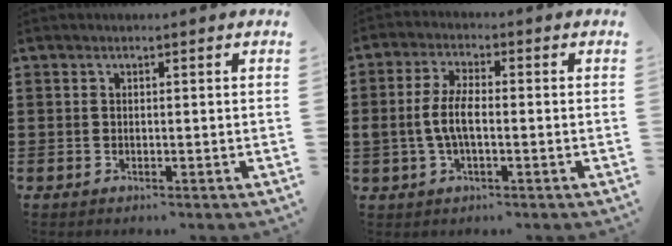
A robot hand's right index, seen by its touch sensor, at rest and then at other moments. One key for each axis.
{"total": 5.3, "fx": -0.7, "fy": 2.2, "fz": 4.8, "tx": -0.113, "ty": -0.002, "tz": -0.022}